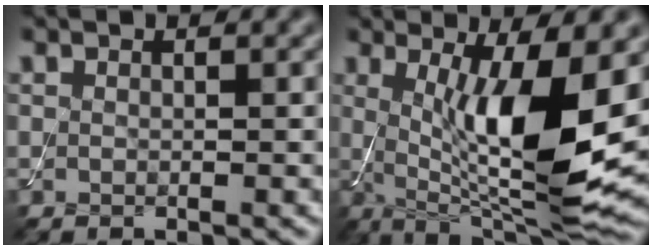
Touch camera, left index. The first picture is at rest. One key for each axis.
{"total": 11.6, "fx": 0.7, "fy": 3.1, "fz": 11.1, "tx": -0.176, "ty": -0.017, "tz": 0.020}